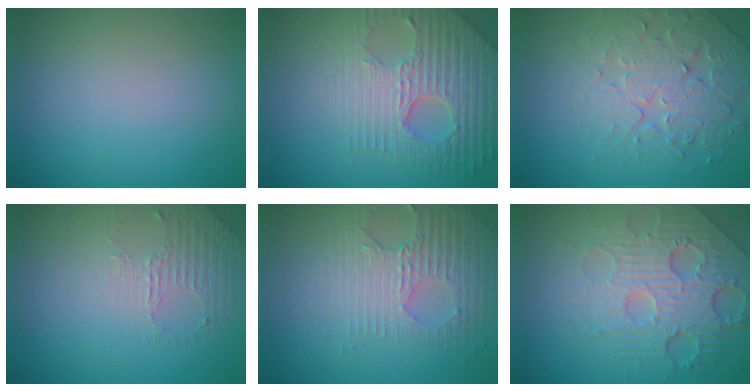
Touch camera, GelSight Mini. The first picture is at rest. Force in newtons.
{"total": 7.0, "press": 5.2, "slide": 4.7}
{"total": 4.2, "press": 4.0, "slide": 1.3}
{"total": 1.4, "press": 0.8, "slide": 1.1}
{"total": 3.5, "press": 3.4, "slide": 0.9}
{"total": 7.3, "press": 5.4, "slide": 5.0}